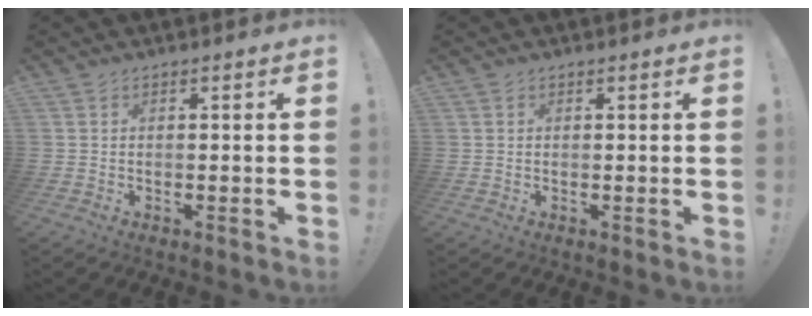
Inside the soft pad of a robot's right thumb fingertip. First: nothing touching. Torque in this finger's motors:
{"motor_torque": [-0.41, 0.67, -0.53, 0.53, 0.00]}